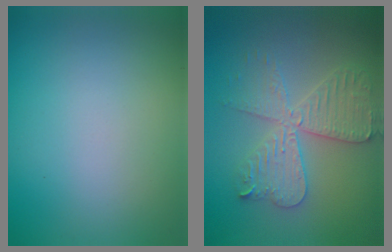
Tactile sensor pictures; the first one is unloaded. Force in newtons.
{"total": 5.0, "press": 5.0, "slide": 0.6}